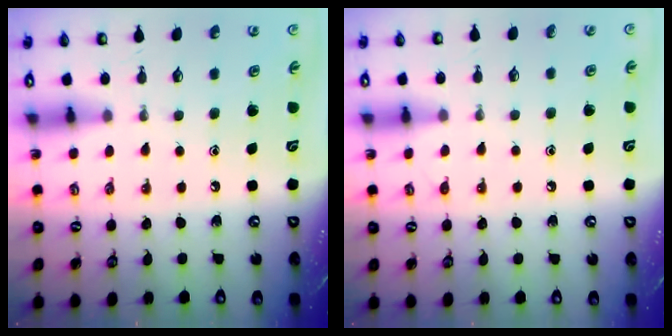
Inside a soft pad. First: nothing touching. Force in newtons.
{"total": 4.3, "press": 4.2, "slide": 0.6}